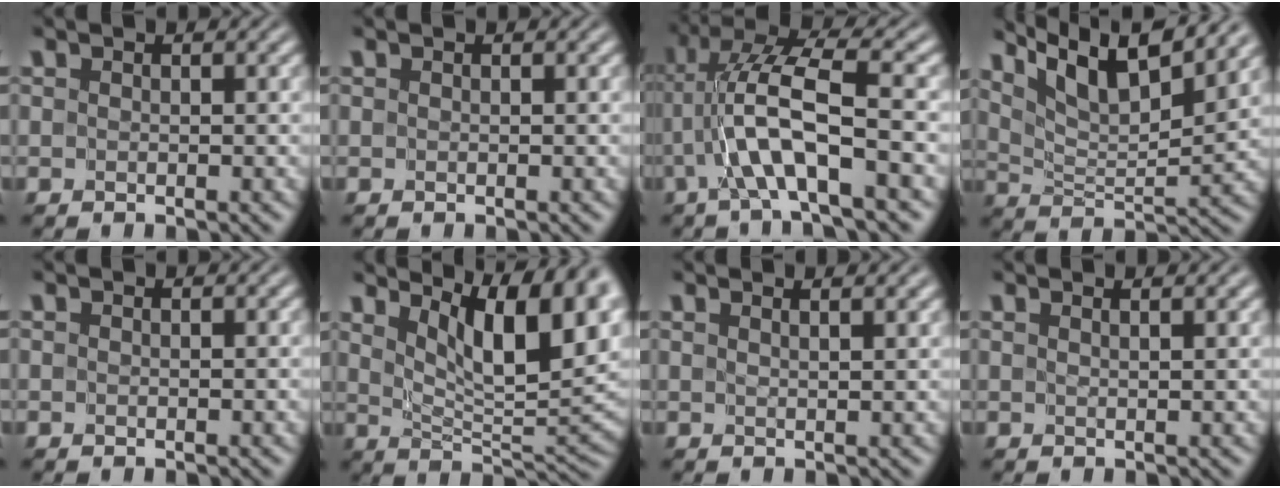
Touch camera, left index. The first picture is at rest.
{"total": 0.0}
{"total": 6.9, "force": [-1.7, 1.3, 6.5], "torque": [-0.132, 0.023, -0.036]}
{"total": 9.3, "force": [7.1, 2.1, 5.6], "torque": [-0.117, 0.007, 0.107]}
{"total": 0.0}
{"total": 11.3, "force": [5.7, 3.4, 9.1], "torque": [-0.116, 0.010, 0.088]}
{"total": 3.2, "force": [2.4, 1.0, 1.8], "torque": [-0.001, 0.022, 0.003]}
{"total": 2.4, "force": [1.9, 0.6, 1.3], "torque": [-0.003, 0.010, 0.003]}